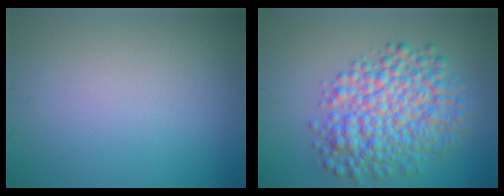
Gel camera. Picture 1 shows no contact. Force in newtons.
{"total": 7.7, "press": 7.7, "slide": 0.1}